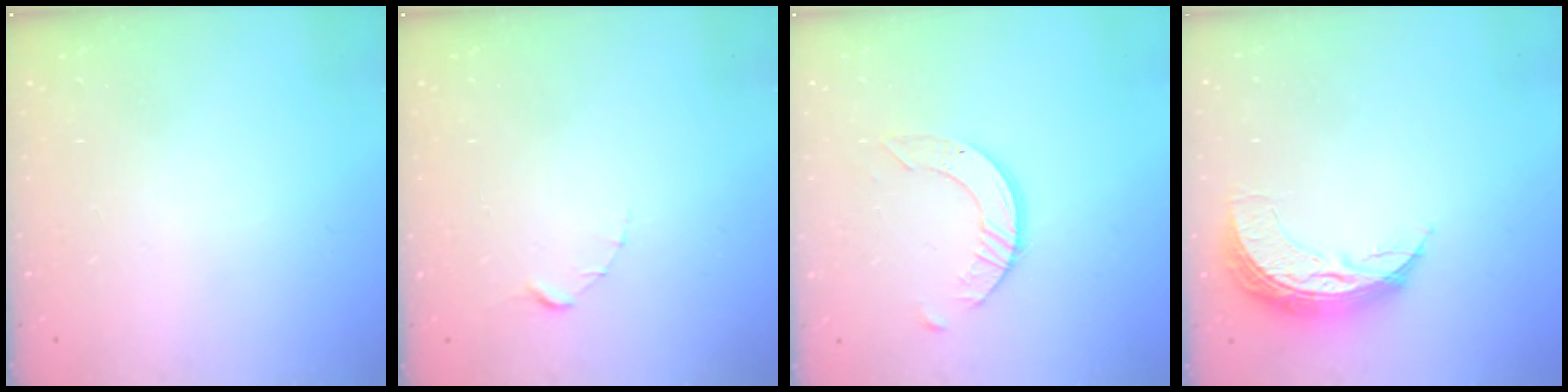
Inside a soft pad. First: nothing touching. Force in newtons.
{"total": 1.5, "press": 1.5, "slide": 0.2}
{"total": 8.0, "press": 7.9, "slide": 0.8}
{"total": 9.0, "press": 9.0, "slide": 0.6}